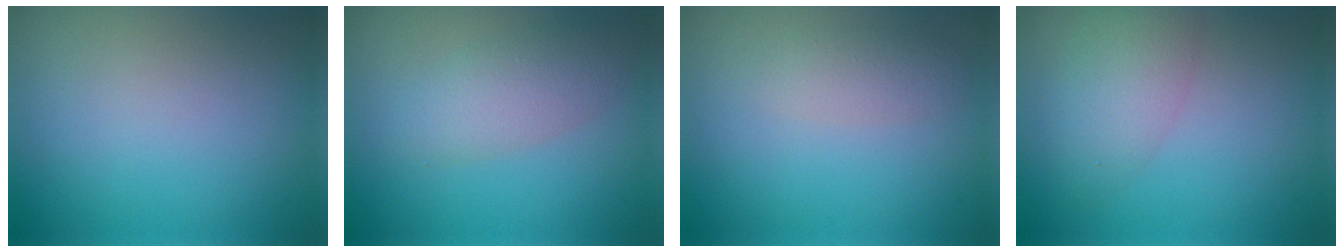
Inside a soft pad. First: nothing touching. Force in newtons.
{"total": 3.3, "press": 3.3, "slide": 0.2}
{"total": 1.8, "press": 1.8, "slide": 0.0}
{"total": 3.7, "press": 3.7, "slide": 0.2}